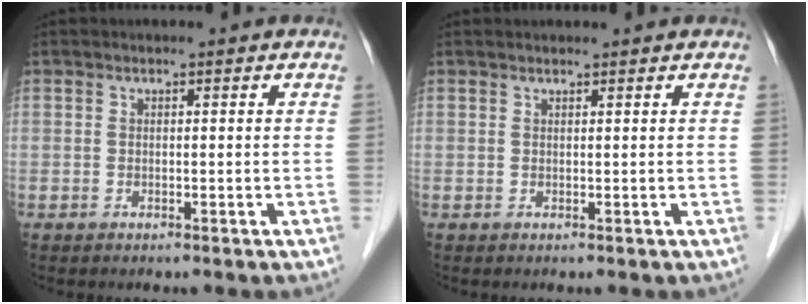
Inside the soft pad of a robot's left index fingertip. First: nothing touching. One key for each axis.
{"total": 1.3, "fx": 1.2, "fy": 0.0, "fz": 0.3, "tx": -0.007, "ty": 0.014, "tz": 0.021}